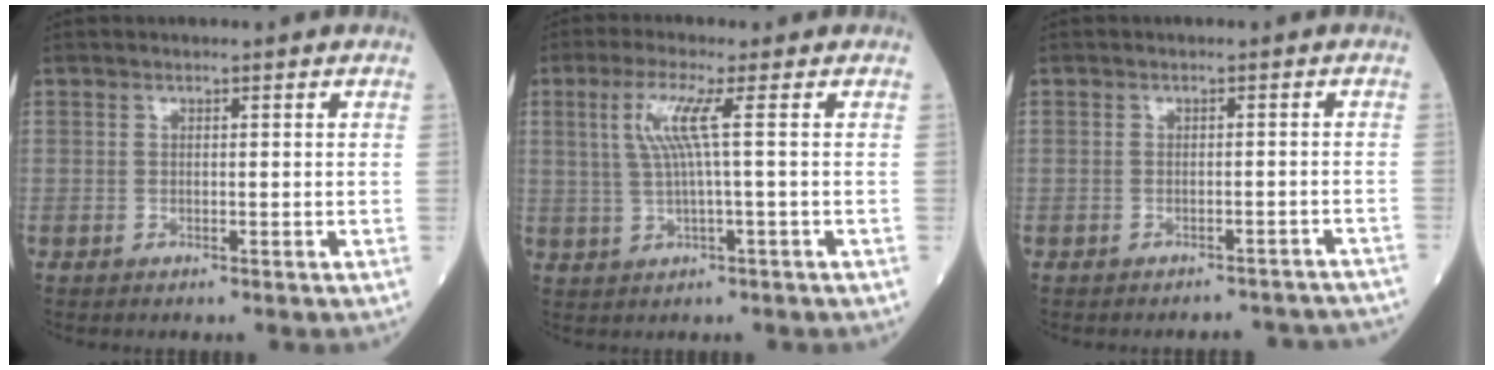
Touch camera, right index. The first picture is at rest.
{"total": 5.4, "force": [1.4, -0.7, 5.2], "torque": [-0.113, 0.008, 0.034]}
{"total": 7.5, "force": [-7.1, 2.3, 0.9], "torque": [0.001, 0.015, -0.064]}